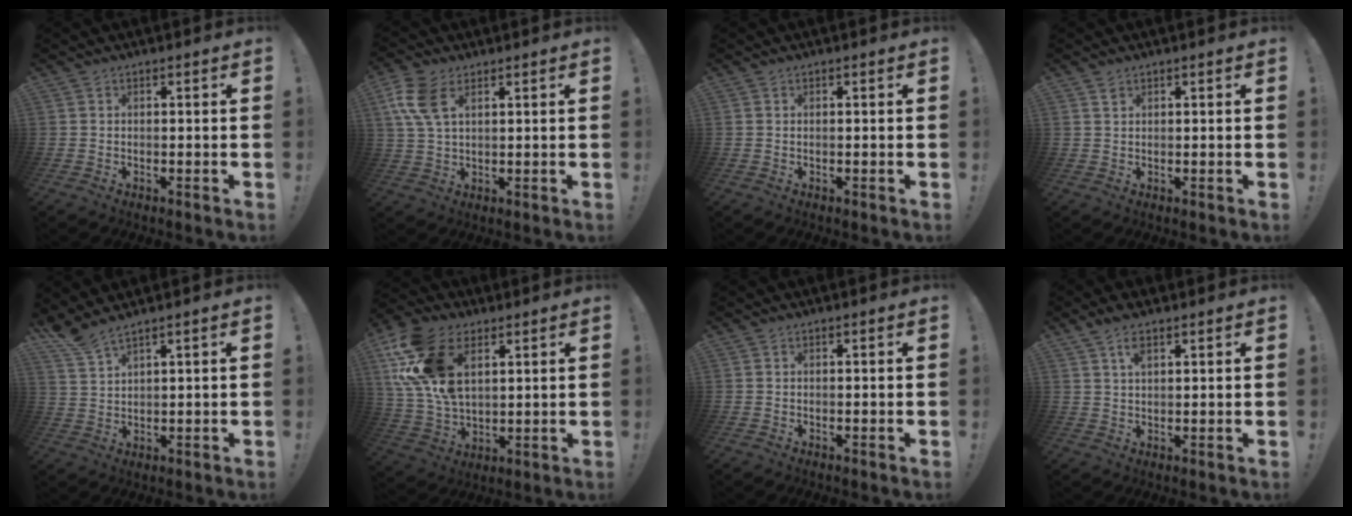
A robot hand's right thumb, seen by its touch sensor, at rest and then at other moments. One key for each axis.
{"total": 9.4, "fx": 4.1, "fy": 5.3, "fz": 6.6, "tx": -0.146, "ty": -0.002, "tz": 0.079}
{"total": 0.0}
{"total": 1.1, "fx": 0.8, "fy": 0.6, "fz": 0.5, "tx": -0.006, "ty": -0.002, "tz": 0.015}
{"total": 5.0, "fx": 4.3, "fy": 0.4, "fz": 2.6, "tx": -0.053, "ty": -0.025, "tz": 0.079}
{"total": 19.4, "fx": 7.9, "fy": 12.4, "fz": 12.8, "tx": -0.264, "ty": -0.029, "tz": 0.145}
{"total": 0.0}
{"total": 4.6, "fx": 2.7, "fy": 1.8, "fz": 3.3, "tx": -0.062, "ty": -0.007, "tz": 0.048}